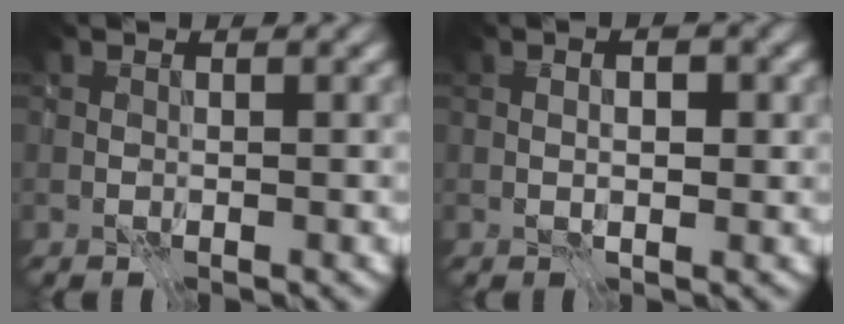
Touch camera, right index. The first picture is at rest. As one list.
[{"total": 2.5, "force": [0.4, 1.2, 2.2], "torque": [-0.023, 0.001, 0.002]}]